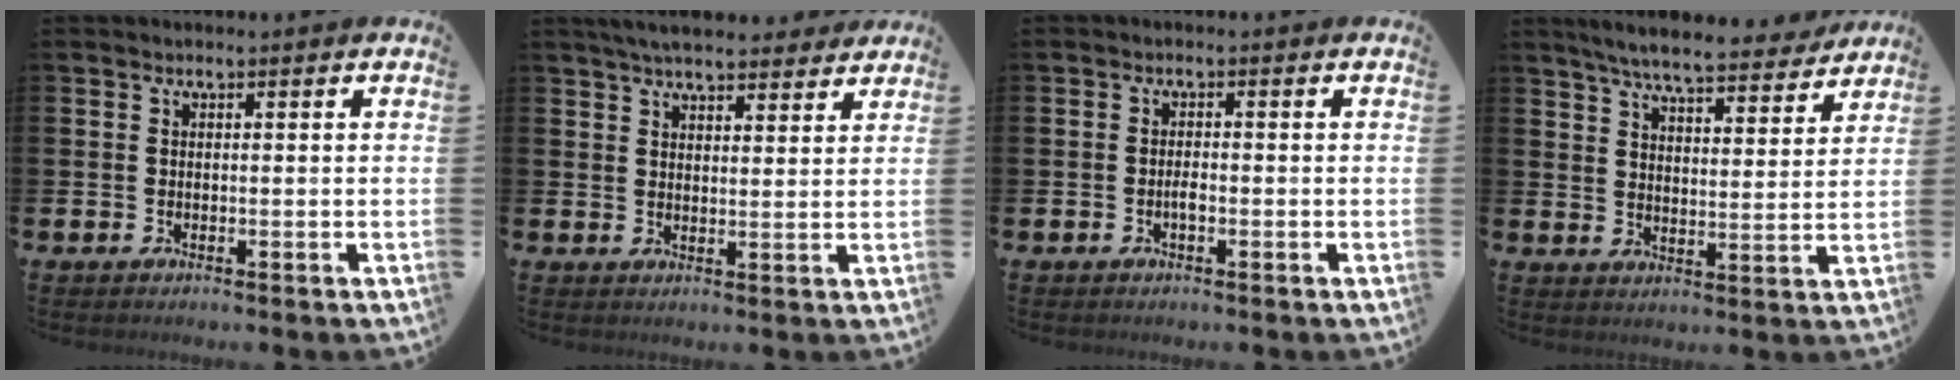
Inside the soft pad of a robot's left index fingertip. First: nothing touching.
{"total": 5.1, "force": [4.9, 0.8, 1.4], "torque": [-0.038, -0.013, 0.090]}
{"total": 1.3, "force": [-0.4, 0.4, 1.1], "torque": [-0.021, 0.000, -0.009]}
{"total": 6.9, "force": [6.5, 0.7, 2.2], "torque": [-0.056, -0.039, 0.110]}